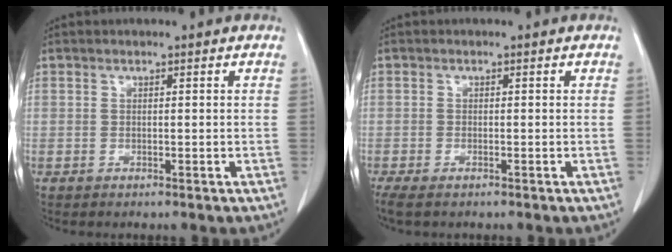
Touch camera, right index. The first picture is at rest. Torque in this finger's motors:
{"motor_torque": [0.28, -0.22, 0.08, 0.02]}